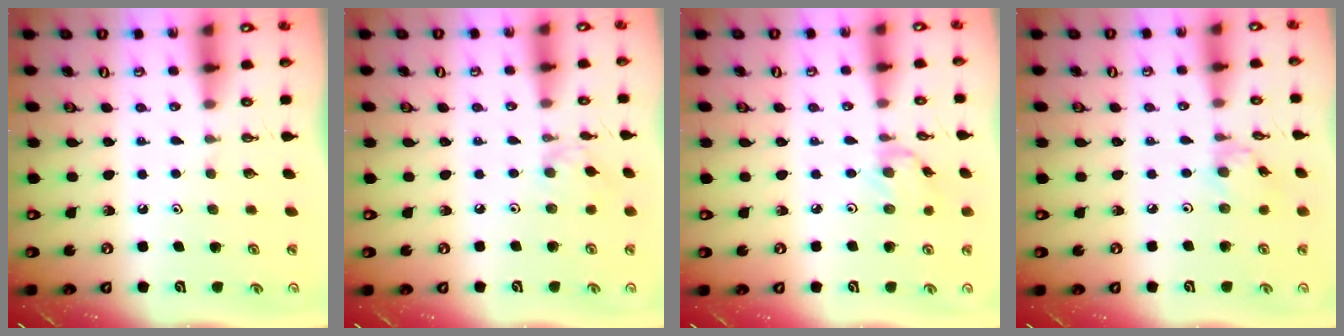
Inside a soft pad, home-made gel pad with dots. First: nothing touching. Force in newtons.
{"total": 3.0, "press": 3.0, "slide": 0.5}
{"total": 0.9, "press": 0.8, "slide": 0.3}
{"total": 1.4, "press": 1.3, "slide": 0.2}